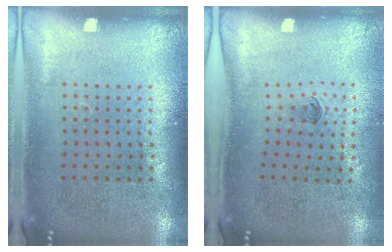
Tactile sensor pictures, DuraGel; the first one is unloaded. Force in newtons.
{"total": 0.6, "press": 0.3, "slide": 0.5}